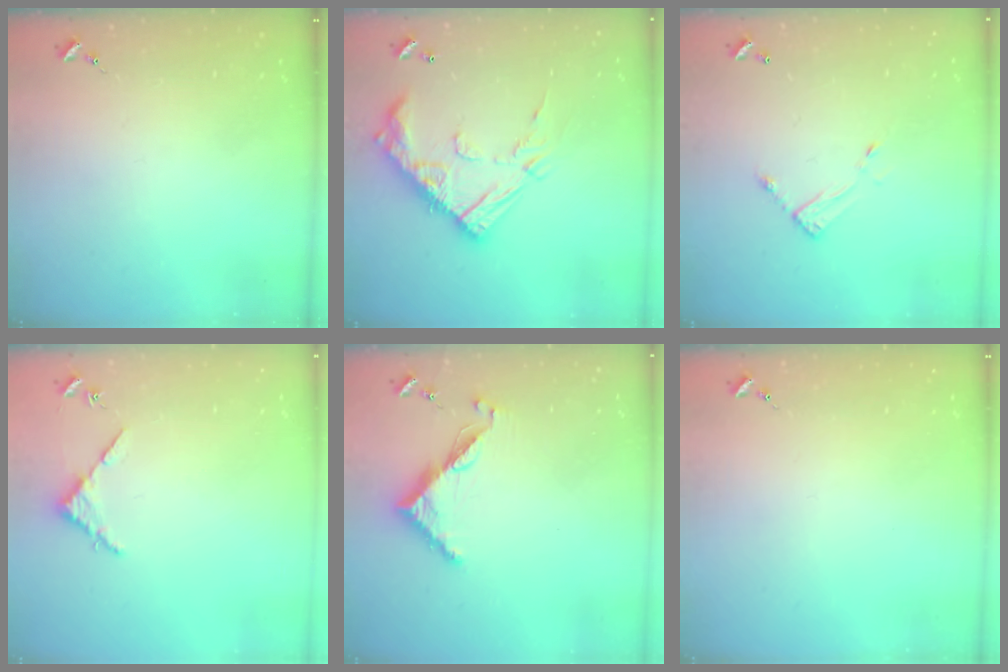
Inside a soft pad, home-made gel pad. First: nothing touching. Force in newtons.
{"total": 20.8, "press": 20.8, "slide": 0.6}
{"total": 7.1, "press": 7.1, "slide": 0.5}
{"total": 3.4, "press": 3.4, "slide": 0.4}
{"total": 7.4, "press": 7.4, "slide": 0.7}
{"total": 0.0}